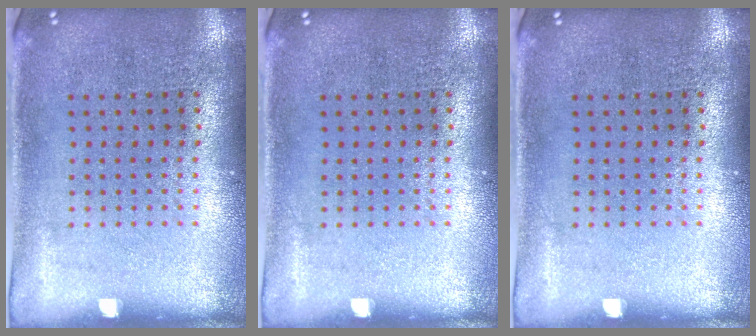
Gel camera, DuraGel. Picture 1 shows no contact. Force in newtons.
{"total": 0.0}
{"total": 0.0}